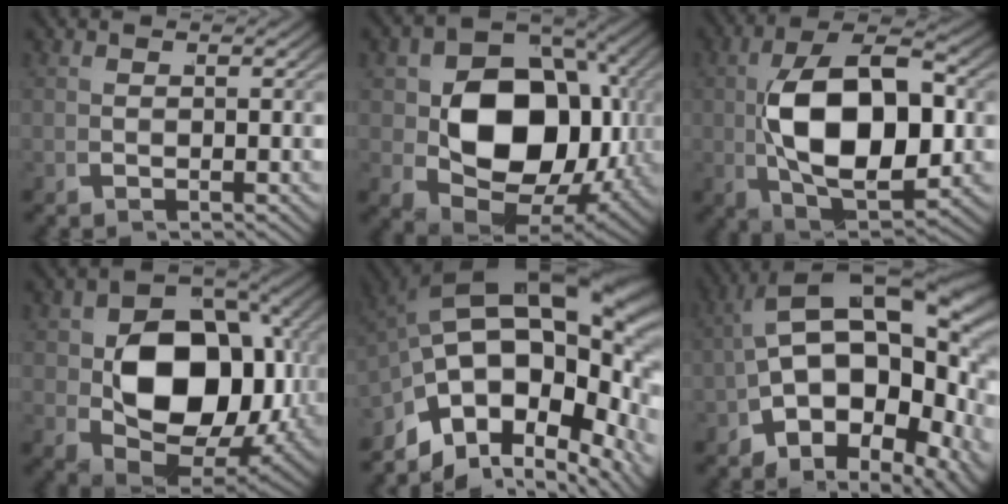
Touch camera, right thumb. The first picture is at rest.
{"total": 16.5, "force": [0.0, 11.3, 12.0], "torque": [-0.224, -0.046, 0.010]}
{"total": 13.6, "force": [-0.3, 7.4, 11.5], "torque": [-0.225, -0.032, 0.005]}
{"total": 15.3, "force": [0.0, 10.2, 11.3], "torque": [-0.205, -0.042, 0.010]}
{"total": 17.3, "force": [0.1, 11.2, 13.1], "torque": [-0.231, -0.031, 0.000]}
{"total": 15.3, "force": [-0.2, 10.2, 11.4], "torque": [-0.191, -0.020, -0.018]}